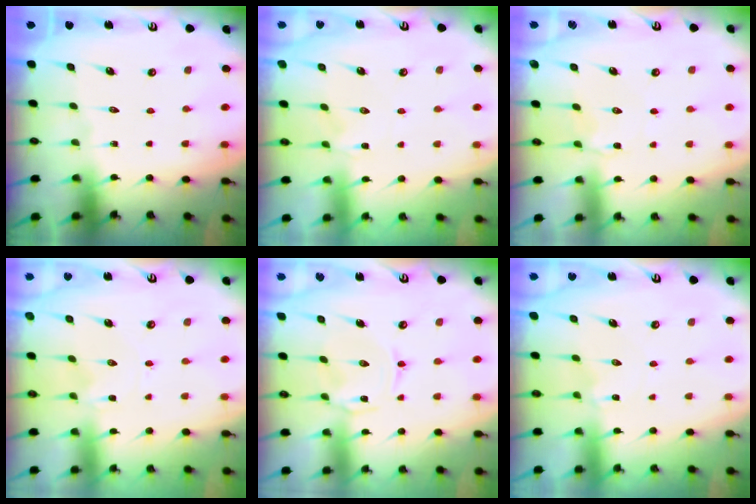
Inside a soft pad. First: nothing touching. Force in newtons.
{"total": 1.6, "press": 1.6, "slide": 0.3}
{"total": 2.5, "press": 2.5, "slide": 0.2}
{"total": 0.8, "press": 0.8, "slide": 0.1}
{"total": 1.0, "press": 0.9, "slide": 0.4}
{"total": 0.0}